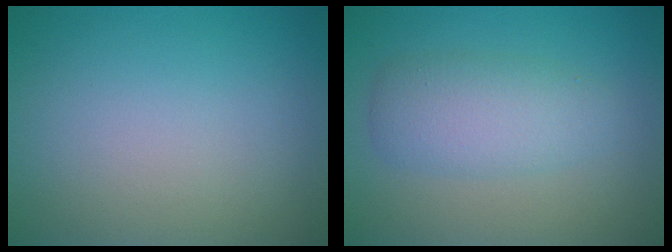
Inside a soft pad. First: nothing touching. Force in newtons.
{"total": 3.9, "press": 3.9, "slide": 0.0}